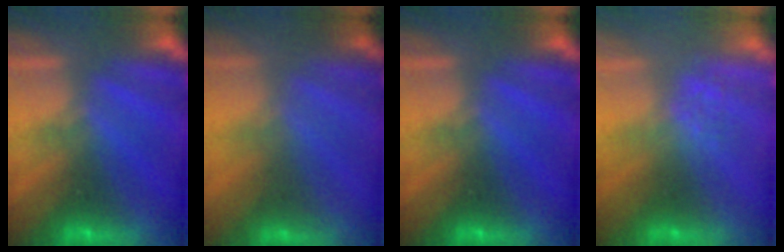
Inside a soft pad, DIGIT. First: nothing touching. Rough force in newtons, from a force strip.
{"total": 1.7}
{"total": 0.0}
{"total": 2.6}